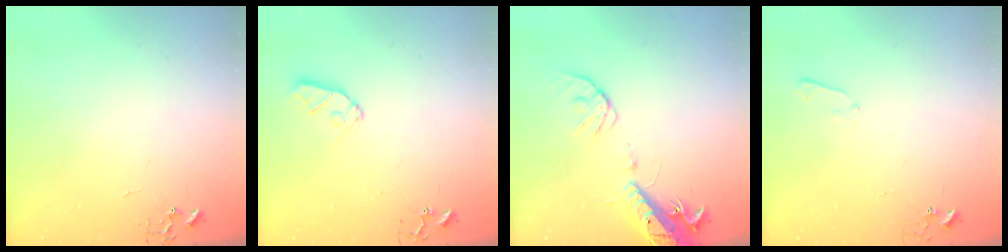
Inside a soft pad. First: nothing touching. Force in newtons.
{"total": 7.6, "press": 7.6, "slide": 0.5}
{"total": 16.0, "press": 15.7, "slide": 3.3}
{"total": 3.4, "press": 3.4, "slide": 0.5}